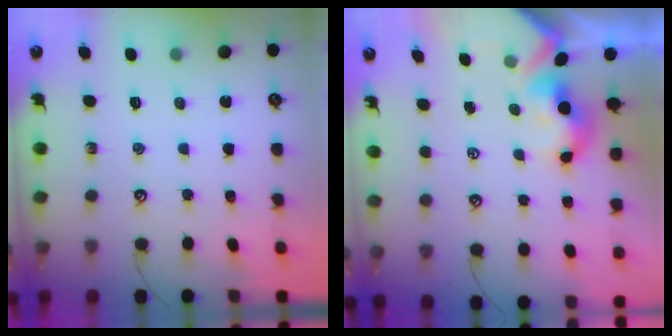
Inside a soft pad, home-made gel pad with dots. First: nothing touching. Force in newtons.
{"total": 2.1, "press": 2.0, "slide": 0.7}